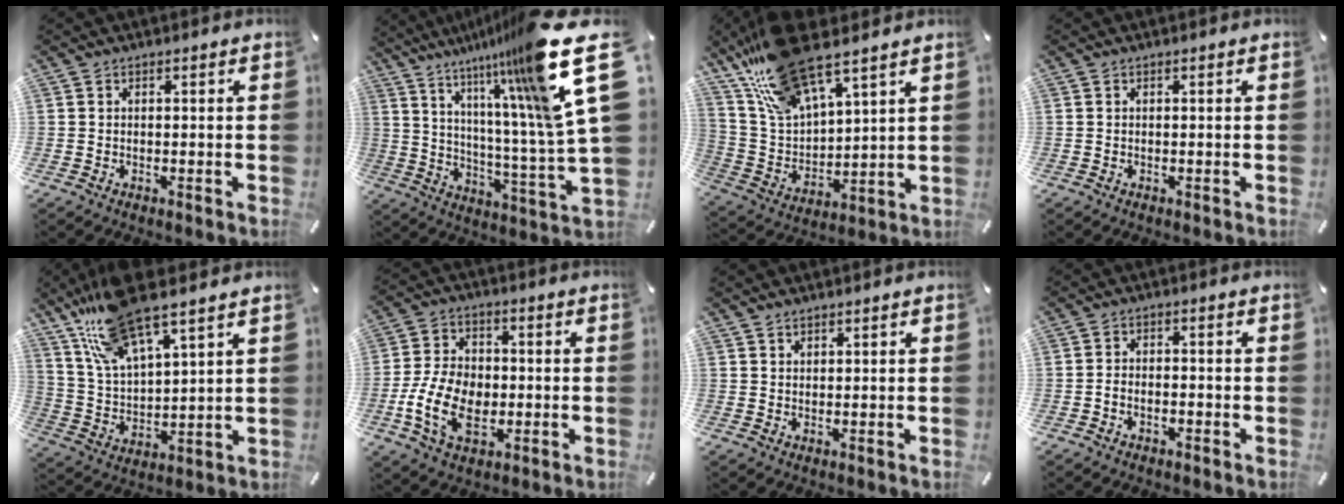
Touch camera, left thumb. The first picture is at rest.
{"total": 25.5, "force": [15.1, 3.0, 20.4], "torque": [-0.270, -0.126, 0.236]}
{"total": 17.9, "force": [13.4, 6.1, 10.1], "torque": [-0.228, -0.074, 0.238]}
{"total": 0.0}
{"total": 14.8, "force": [11.4, 4.0, 8.5], "torque": [-0.203, -0.051, 0.198]}
{"total": 12.4, "force": [-3.3, 8.8, 8.1], "torque": [-0.193, 0.009, -0.059]}
{"total": 0.9, "force": [0.9, 0.2, 0.2], "torque": [-0.003, -0.002, 0.017]}
{"total": 2.3, "force": [-1.7, 1.0, 1.1], "torque": [-0.019, 0.009, -0.032]}